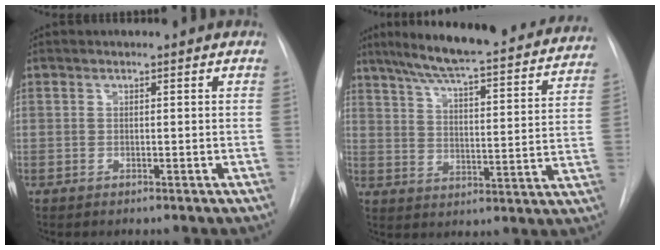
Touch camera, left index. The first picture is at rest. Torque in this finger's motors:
{"motor_torque": [0.23, -0.21, 0.22, 0.14]}